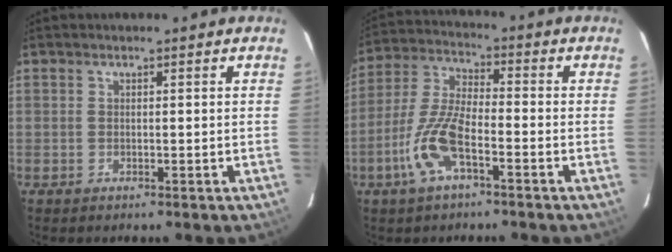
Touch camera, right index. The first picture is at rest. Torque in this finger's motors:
{"motor_torque": [0.95, -0.75, 0.26, 0.09]}